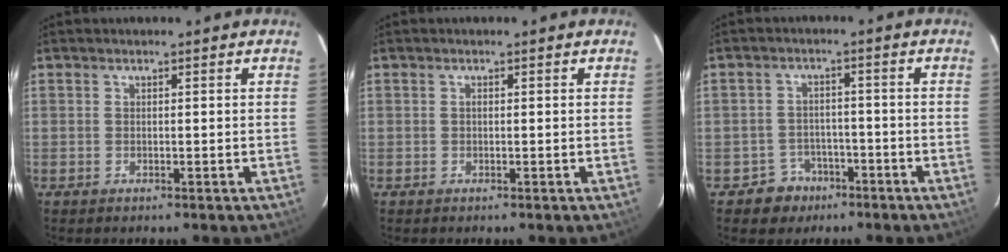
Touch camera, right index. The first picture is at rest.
{"total": 0.0}
{"total": 5.6, "force": [-3.4, 4.5, 0.0], "torque": [-0.013, 0.026, -0.046]}